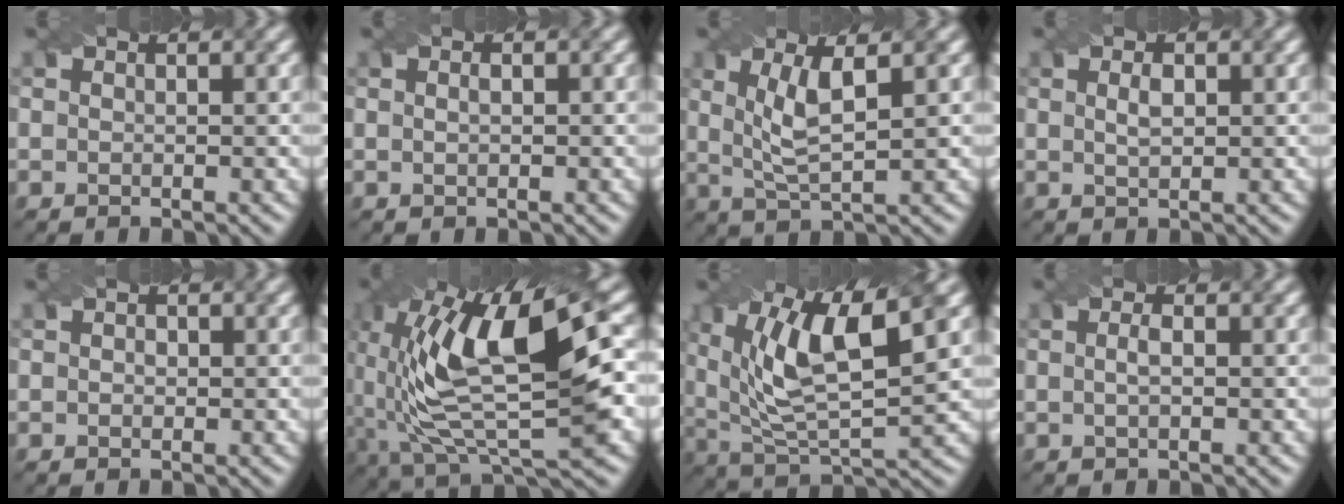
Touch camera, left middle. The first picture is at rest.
{"total": 1.7, "force": [0.6, 0.8, 1.3], "torque": [-0.016, 0.004, 0.000]}
{"total": 4.3, "force": [1.1, 1.1, 4.1], "torque": [-0.087, 0.001, 0.027]}
{"total": 1.5, "force": [0.4, 0.7, 1.3], "torque": [-0.027, 0.001, 0.010]}
{"total": 0.7, "force": [-0.1, 0.5, 0.4], "torque": [-0.006, -0.002, -0.002]}
{"total": 12.6, "force": [1.3, 4.4, 11.8], "torque": [-0.222, 0.003, 0.028]}
{"total": 10.4, "force": [3.6, 3.5, 9.1], "torque": [-0.171, 0.000, 0.064]}
{"total": 1.2, "force": [0.0, 0.3, 1.2], "torque": [-0.024, 0.001, 0.001]}